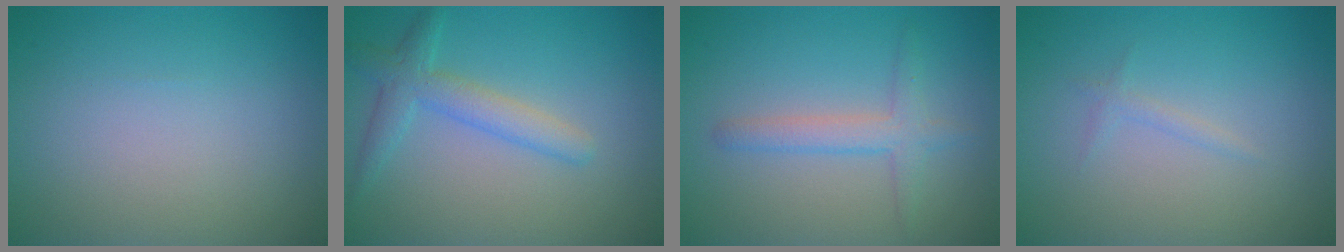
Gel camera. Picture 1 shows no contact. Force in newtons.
{"total": 3.1, "press": 3.1, "slide": 0.2}
{"total": 2.4, "press": 2.4, "slide": 0.1}
{"total": 0.7, "press": 0.7, "slide": 0.1}